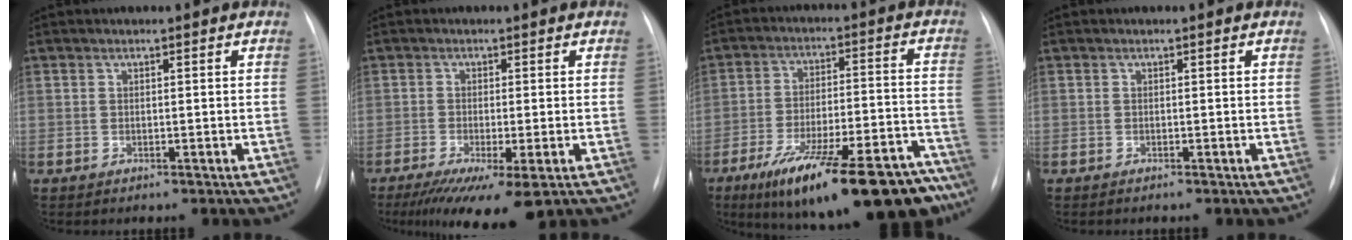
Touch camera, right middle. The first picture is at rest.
{"total": 9.5, "force": [-5.7, 1.4, 7.5], "torque": [-0.113, -0.025, -0.093]}
{"total": 24.0, "force": [-17.7, 5.0, 15.4], "torque": [-0.180, 0.012, -0.270]}
{"total": 0.0}